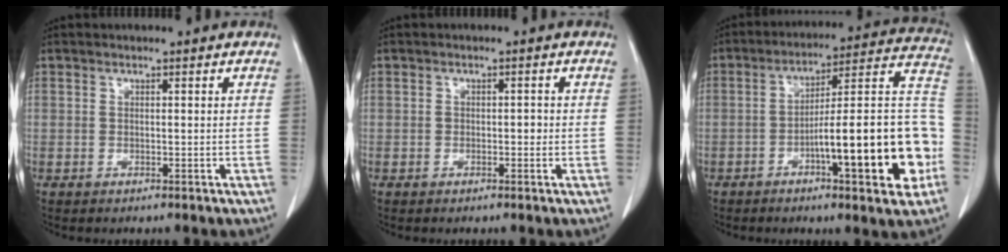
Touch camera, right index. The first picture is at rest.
{"total": 1.3, "force": [-0.2, 0.8, 1.0], "torque": [-0.013, 0.005, -0.001]}
{"total": 20.1, "force": [-5.9, 2.9, 19.0], "torque": [-0.216, 0.031, -0.080]}